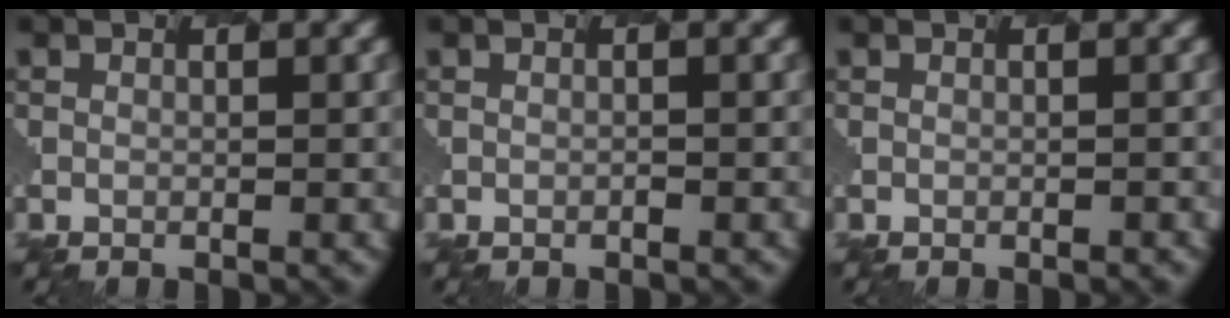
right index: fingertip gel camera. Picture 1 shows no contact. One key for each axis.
{"total": 0.9, "fx": -0.2, "fy": -0.4, "fz": -0.7, "tx": -0.007, "ty": -0.002, "tz": -0.002}
{"total": 0.0}